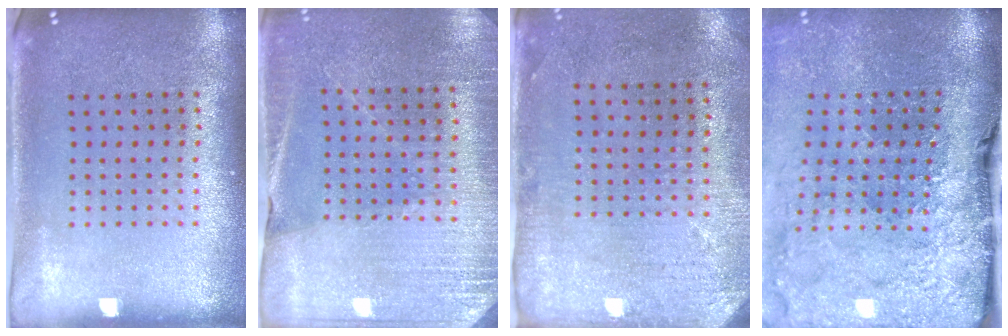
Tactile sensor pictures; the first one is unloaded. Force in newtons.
{"total": 2.8, "press": 2.8, "slide": 0.2}
{"total": 2.9, "press": 2.4, "slide": 1.7}
{"total": 4.7, "press": 3.6, "slide": 3.0}